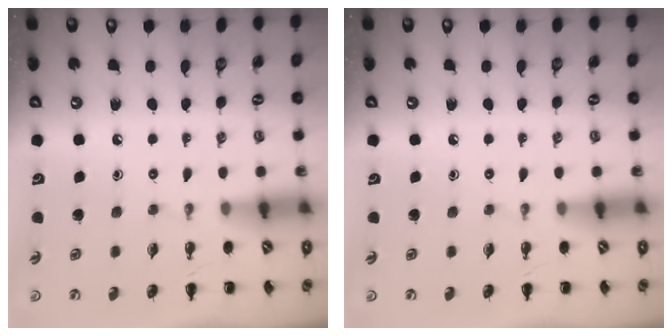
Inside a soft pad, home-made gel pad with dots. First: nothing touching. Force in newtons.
{"total": 0.0}